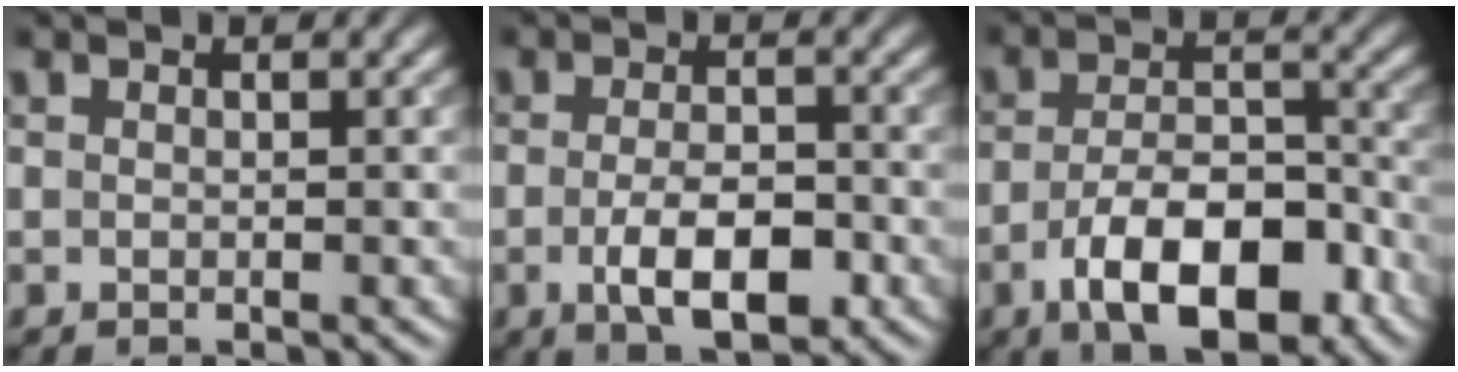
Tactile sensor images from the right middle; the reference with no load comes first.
{"total": 4.8, "force": [-1.7, 1.9, 4.1], "torque": [-0.076, -0.006, -0.028]}
{"total": 8.8, "force": [-4.3, 3.9, 6.6], "torque": [-0.111, 0.001, -0.070]}